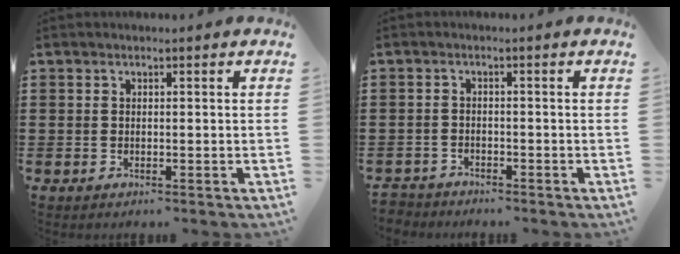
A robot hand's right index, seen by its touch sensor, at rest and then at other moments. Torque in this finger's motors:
{"motor_torque": [-1.70, -0.14, -1.06, -0.21]}